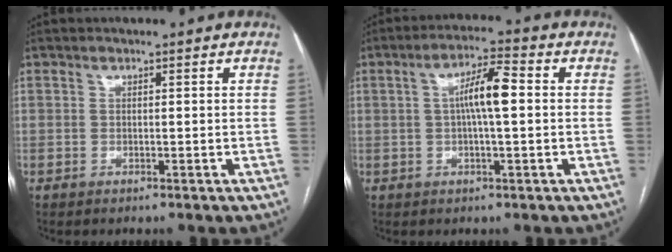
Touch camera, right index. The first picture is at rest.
{"total": 6.7, "force": [0.5, 0.8, 6.6], "torque": [-0.121, 0.016, 0.005]}